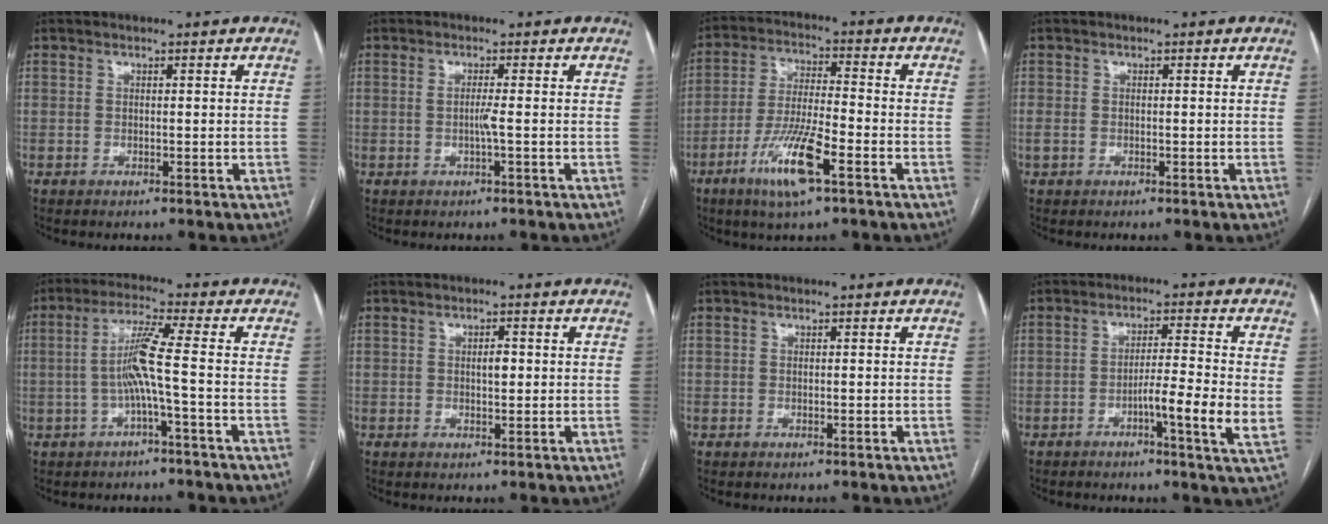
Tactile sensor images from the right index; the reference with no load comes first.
{"total": 1.5, "force": [-0.3, -0.4, 1.5], "torque": [-0.027, 0.000, -0.008]}
{"total": 10.8, "force": [-5.5, 1.3, 9.2], "torque": [-0.182, -0.013, -0.102]}
{"total": 1.8, "force": [-0.5, 1.3, 1.2], "torque": [-0.039, 0.008, -0.003]}
{"total": 6.2, "force": [-1.3, -1.2, 6.0], "torque": [-0.119, 0.016, -0.023]}
{"total": 1.8, "force": [0.2, 0.6, 1.7], "torque": [-0.030, 0.001, 0.005]}
{"total": 0.0}
{"total": 7.4, "force": [-1.7, -0.4, 7.2], "torque": [-0.116, -0.009, -0.033]}